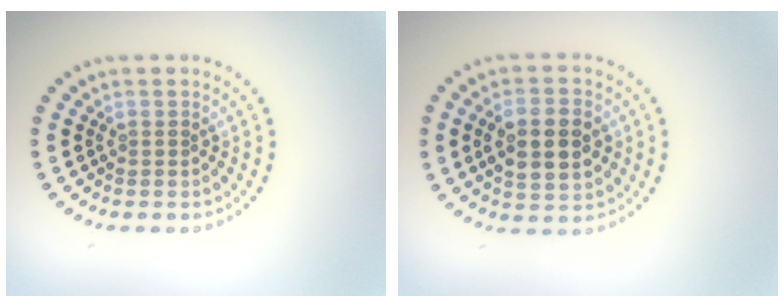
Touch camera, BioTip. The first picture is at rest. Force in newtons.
{"total": 5.5, "press": 5.5, "slide": 0.4}